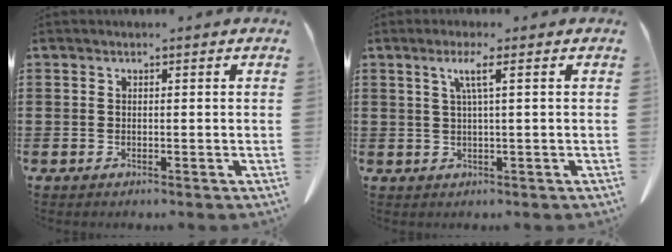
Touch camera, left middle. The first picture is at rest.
{"total": 3.4, "force": [1.1, -0.4, 3.2], "torque": [-0.064, -0.003, 0.016]}